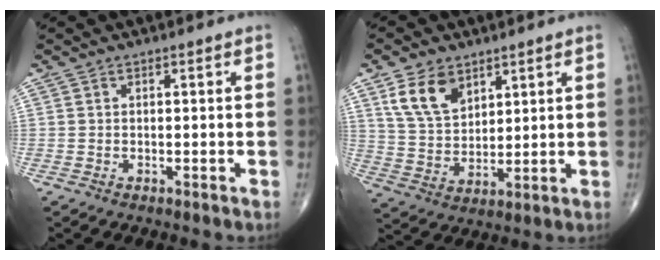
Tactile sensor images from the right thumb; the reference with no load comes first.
{"total": 9.9, "force": [5.4, 6.1, 5.6], "torque": [-0.087, -0.027, 0.113]}